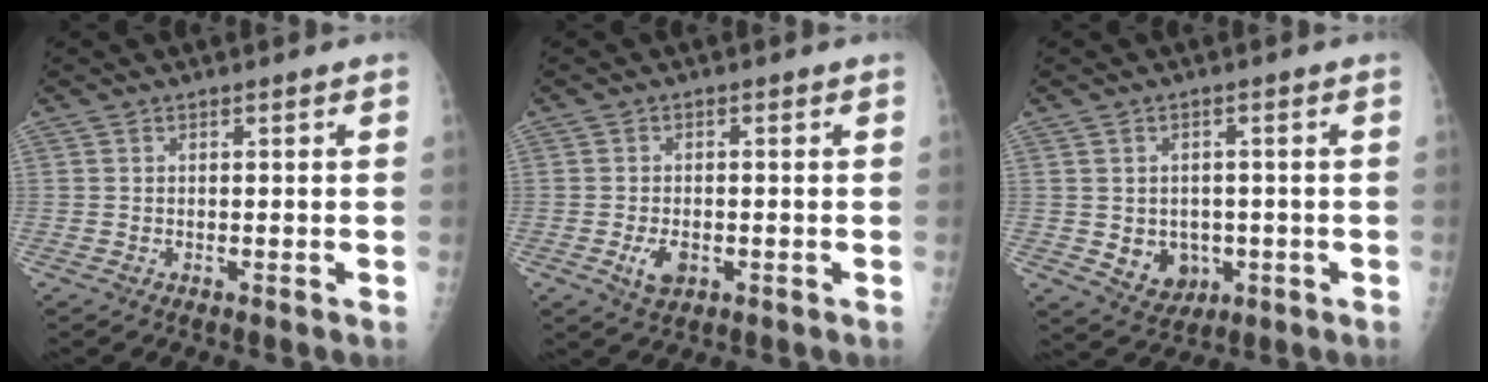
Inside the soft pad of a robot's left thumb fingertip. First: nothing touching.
{"total": 3.9, "force": [-1.2, 2.4, 2.8], "torque": [-0.045, -0.001, -0.016]}
{"total": 6.5, "force": [-1.0, 5.4, 3.5], "torque": [-0.026, -0.001, 0.001]}